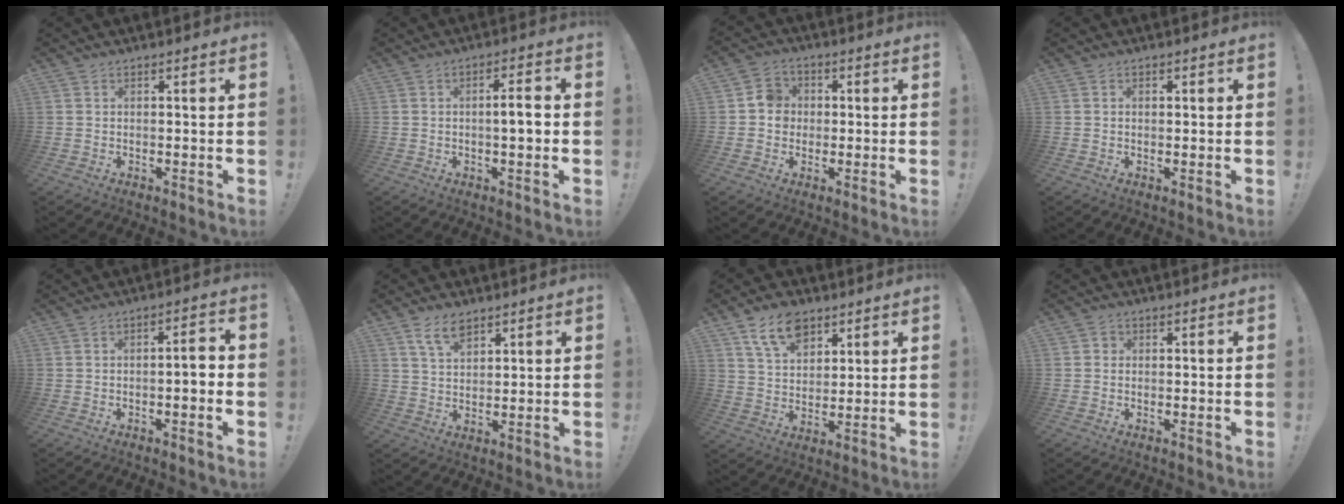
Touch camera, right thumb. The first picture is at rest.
{"total": 5.4, "force": [-0.7, 0.6, 5.3], "torque": [-0.084, 0.003, -0.018]}
{"total": 6.7, "force": [-0.1, 6.2, 2.5], "torque": [-0.041, 0.019, 0.001]}
{"total": 0.6, "force": [-0.1, 0.5, 0.4], "torque": [-0.006, 0.003, -0.002]}
{"total": 4.0, "force": [-1.4, 0.4, 3.8], "torque": [-0.062, 0.006, -0.026]}
{"total": 6.8, "force": [4.5, 3.4, 3.8], "torque": [-0.070, -0.016, 0.084]}
{"total": 11.1, "force": [6.8, 6.8, 5.6], "torque": [-0.101, -0.020, 0.130]}
{"total": 1.2, "force": [0.0, 1.2, 0.2], "torque": [-0.005, 0.003, -0.001]}